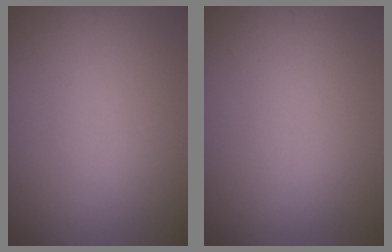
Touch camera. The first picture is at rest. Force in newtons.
{"total": 0.0}